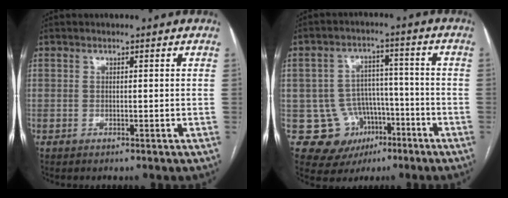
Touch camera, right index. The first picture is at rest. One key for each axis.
{"total": 10.6, "fx": -3.8, "fy": 9.6, "fz": 2.2, "tx": -0.034, "ty": 0.042, "tz": -0.047}